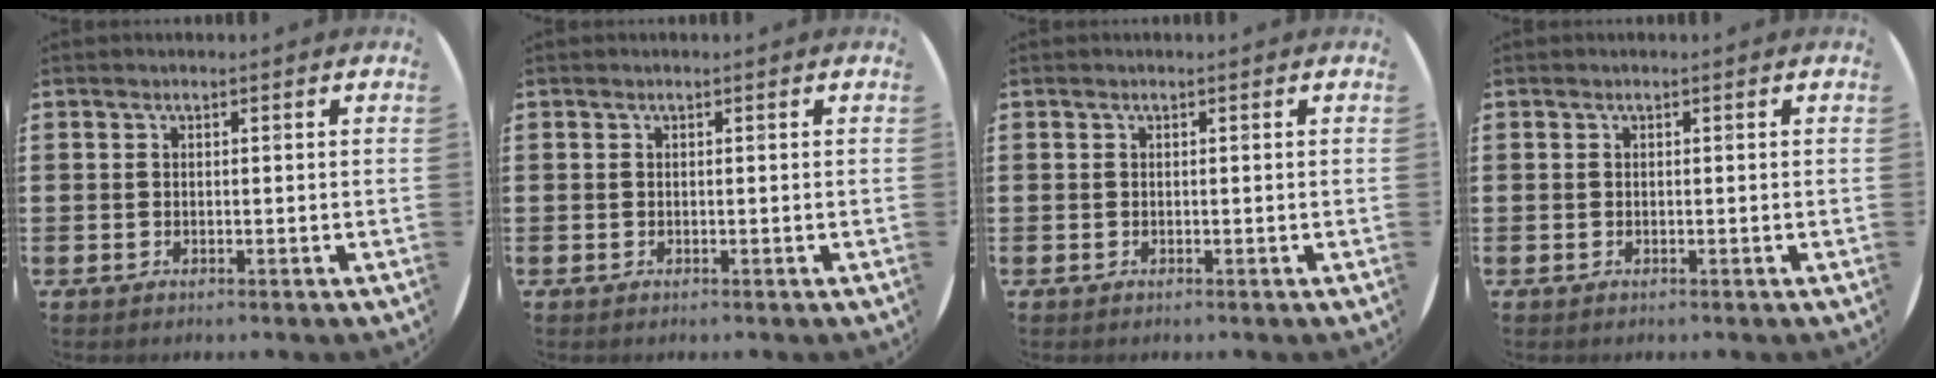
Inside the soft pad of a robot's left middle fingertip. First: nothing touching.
{"total": 0.0}
{"total": 0.0}
{"total": 0.0}